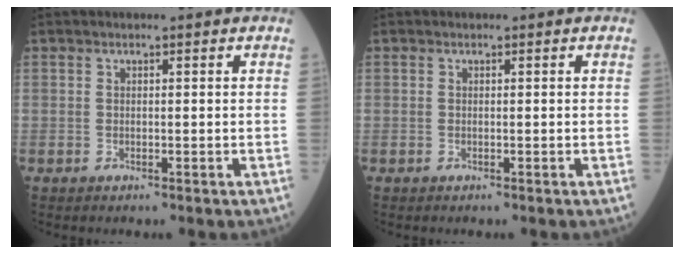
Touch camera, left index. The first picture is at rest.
{"total": 0.0}